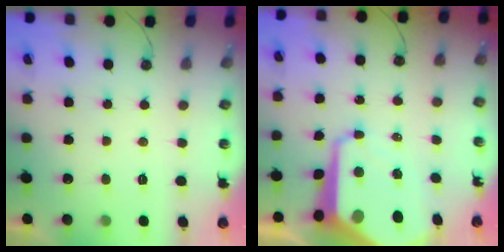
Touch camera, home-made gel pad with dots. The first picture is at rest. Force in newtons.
{"total": 14.2, "press": 14.1, "slide": 1.3}